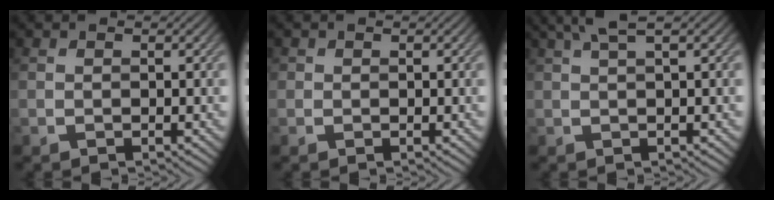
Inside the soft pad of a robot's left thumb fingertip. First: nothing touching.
{"total": 0.9, "force": [0.2, 0.8, 0.1], "torque": [0.002, -0.003, 0.001]}
{"total": 3.5, "force": [1.7, 0.5, 3.0], "torque": [-0.052, 0.017, 0.034]}